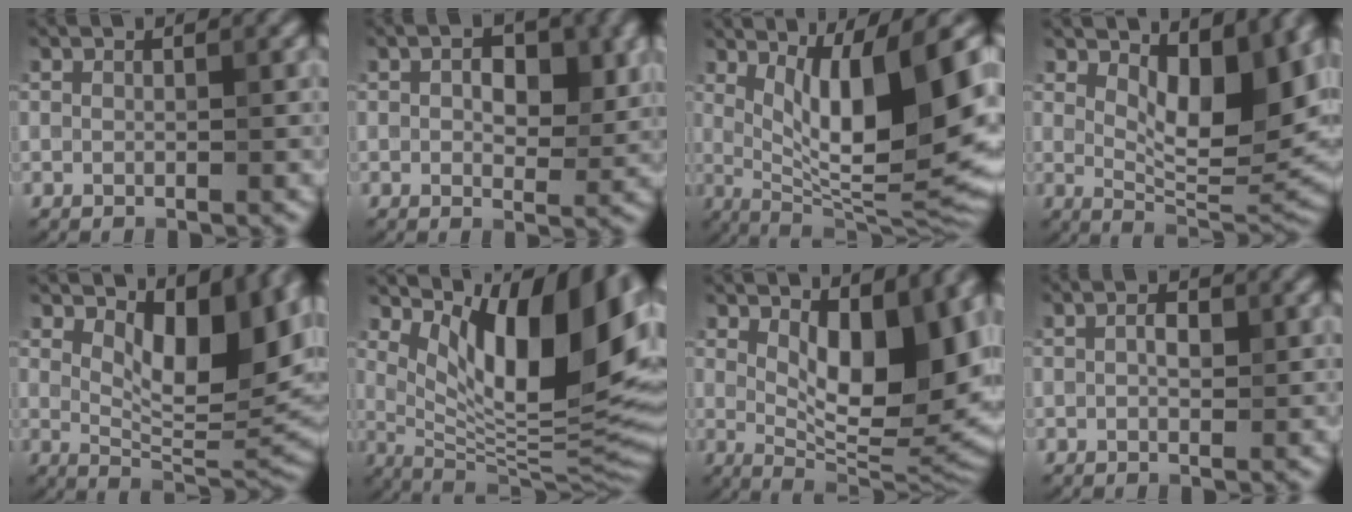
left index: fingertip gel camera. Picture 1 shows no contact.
{"total": 4.3, "force": [0.8, 2.5, 3.4], "torque": [-0.044, -0.001, 0.011]}
{"total": 13.4, "force": [2.8, 3.7, 12.6], "torque": [-0.178, -0.004, 0.051]}
{"total": 8.6, "force": [2.9, 3.8, 7.2], "torque": [-0.107, -0.014, 0.047]}
{"total": 9.8, "force": [3.4, 4.5, 8.0], "torque": [-0.119, -0.009, 0.055]}
{"total": 14.0, "force": [5.4, 5.2, 11.9], "torque": [-0.152, -0.009, 0.095]}
{"total": 11.9, "force": [2.7, 5.3, 10.3], "torque": [-0.122, -0.007, 0.041]}
{"total": 1.6, "force": [0.2, 0.9, 1.3], "torque": [-0.017, 0.000, 0.002]}